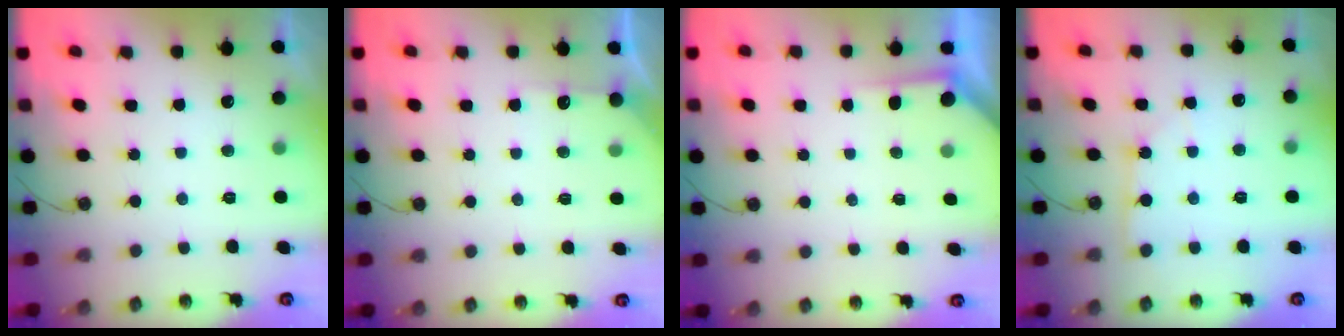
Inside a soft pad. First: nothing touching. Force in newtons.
{"total": 4.2, "press": 4.2, "slide": 0.6}
{"total": 1.8, "press": 1.8, "slide": 0.3}
{"total": 2.7, "press": 2.7, "slide": 0.4}